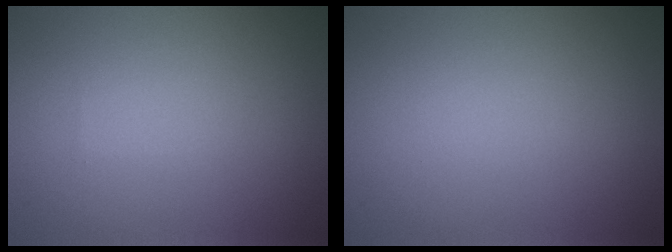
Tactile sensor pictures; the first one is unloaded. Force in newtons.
{"total": 0.0}